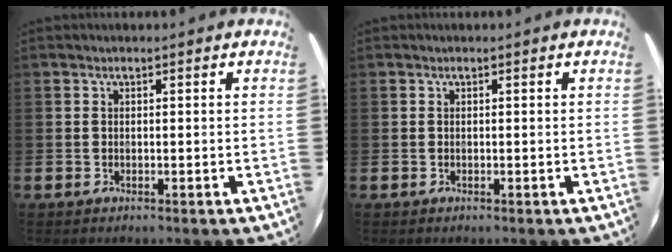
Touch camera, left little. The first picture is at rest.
{"total": 0.0}